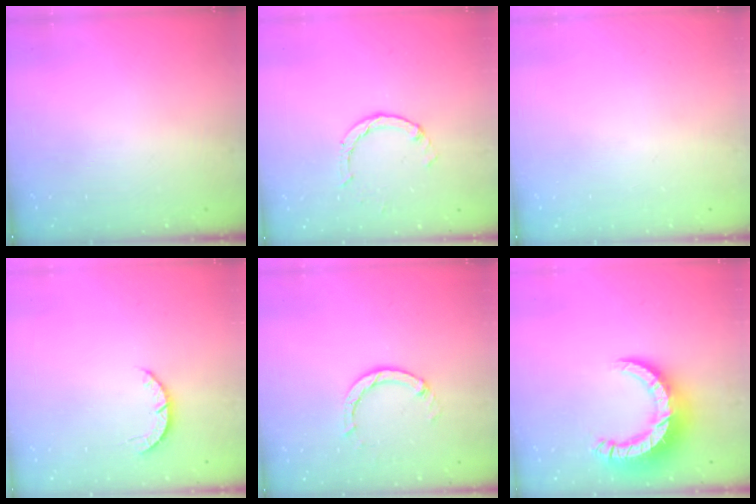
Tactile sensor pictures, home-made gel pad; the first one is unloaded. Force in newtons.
{"total": 1.4, "press": 1.4, "slide": 0.2}
{"total": 0.0}
{"total": 2.8, "press": 2.8, "slide": 0.4}
{"total": 4.4, "press": 4.4, "slide": 0.5}
{"total": 12.7, "press": 12.7, "slide": 1.2}